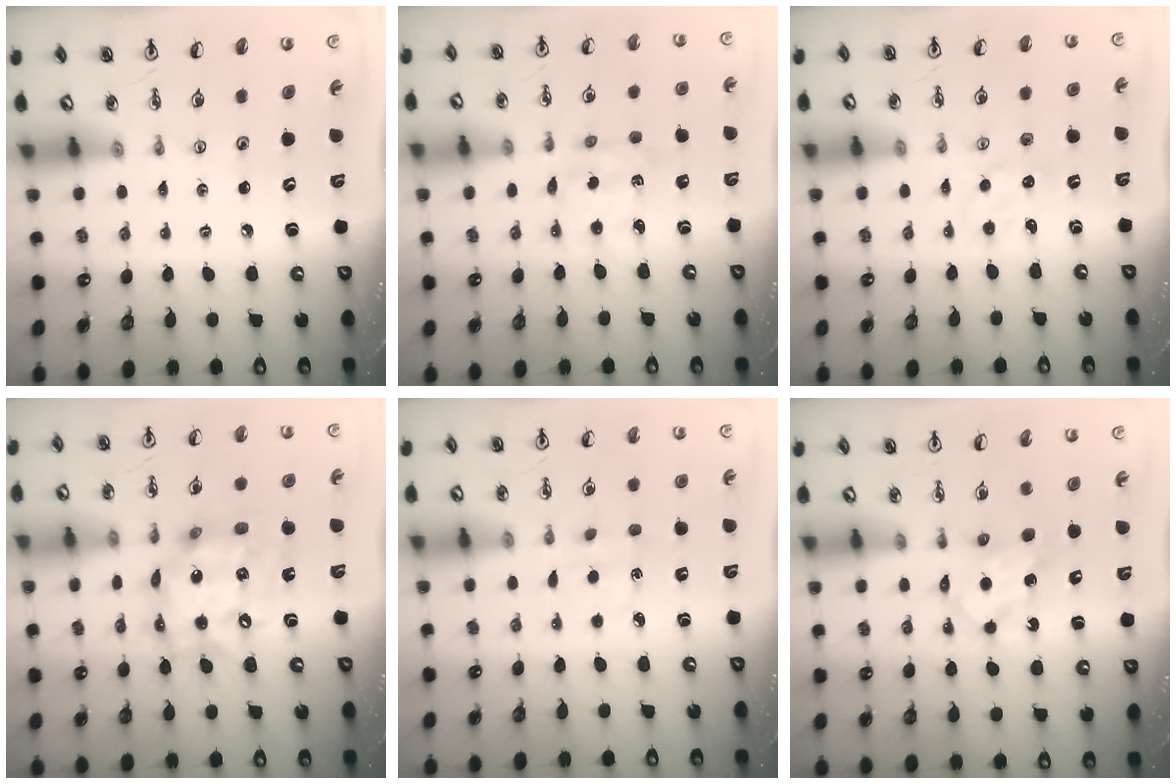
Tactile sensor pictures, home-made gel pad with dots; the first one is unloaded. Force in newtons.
{"total": 2.5, "press": 2.5, "slide": 0.3}
{"total": 1.5, "press": 1.4, "slide": 0.3}
{"total": 15.3, "press": 15.2, "slide": 2.0}
{"total": 2.3, "press": 2.3, "slide": 0.3}
{"total": 7.0, "press": 6.9, "slide": 1.1}